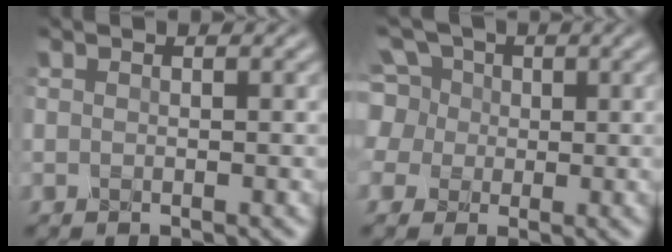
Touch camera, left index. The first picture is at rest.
{"total": 4.3, "force": [0.8, 4.1, 0.9], "torque": [-0.054, 0.028, 0.001]}